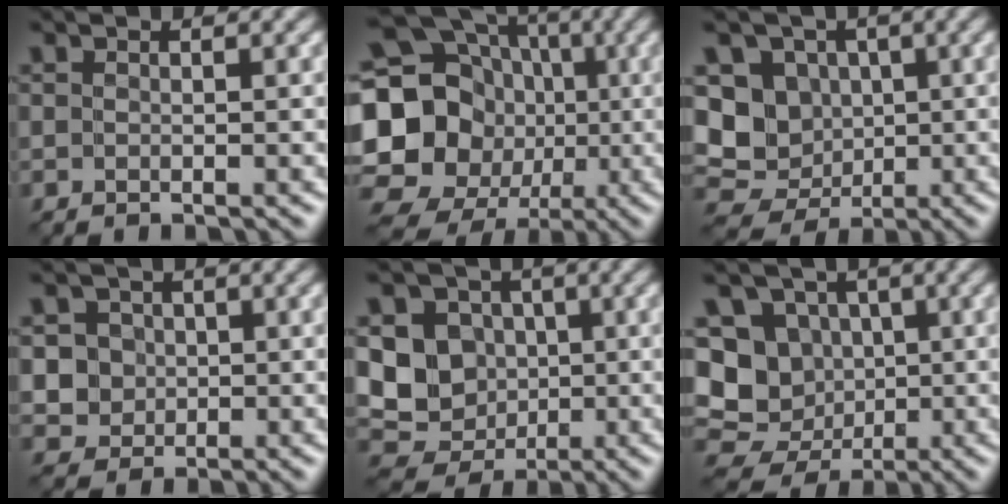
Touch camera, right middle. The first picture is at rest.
{"total": 21.1, "force": [-1.1, 19.2, 8.6], "torque": [-0.171, 0.017, -0.068]}
{"total": 7.0, "force": [0.7, 6.4, 2.8], "torque": [-0.027, 0.002, -0.017]}
{"total": 4.7, "force": [0.8, 4.4, 1.3], "torque": [-0.010, 0.032, 0.004]}
{"total": 7.5, "force": [0.4, 6.9, 2.9], "torque": [-0.033, 0.003, -0.017]}
{"total": 9.1, "force": [0.0, 8.5, 3.2], "torque": [-0.051, 0.033, -0.036]}